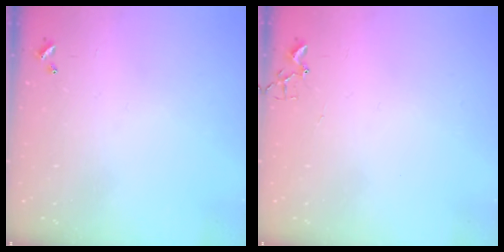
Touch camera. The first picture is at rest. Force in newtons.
{"total": 1.9, "press": 1.9, "slide": 0.2}